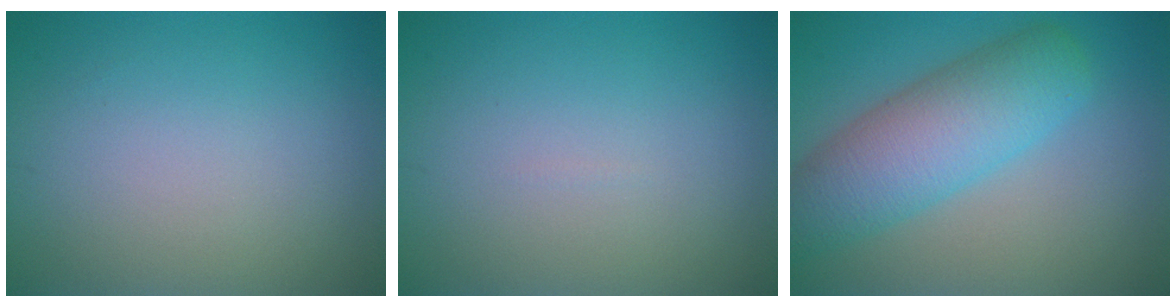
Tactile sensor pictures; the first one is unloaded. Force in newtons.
{"total": 0.0}
{"total": 7.5, "press": 7.5, "slide": 0.3}